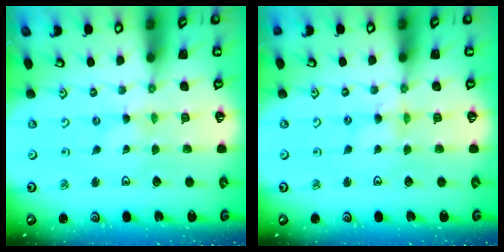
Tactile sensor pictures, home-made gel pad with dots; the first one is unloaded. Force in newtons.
{"total": 1.7, "press": 1.7, "slide": 0.2}